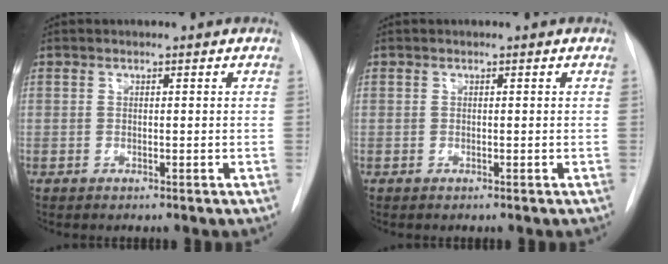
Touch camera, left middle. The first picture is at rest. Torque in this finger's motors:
{"motor_torque": [-0.03, 0.03, 0.00, 0.00]}